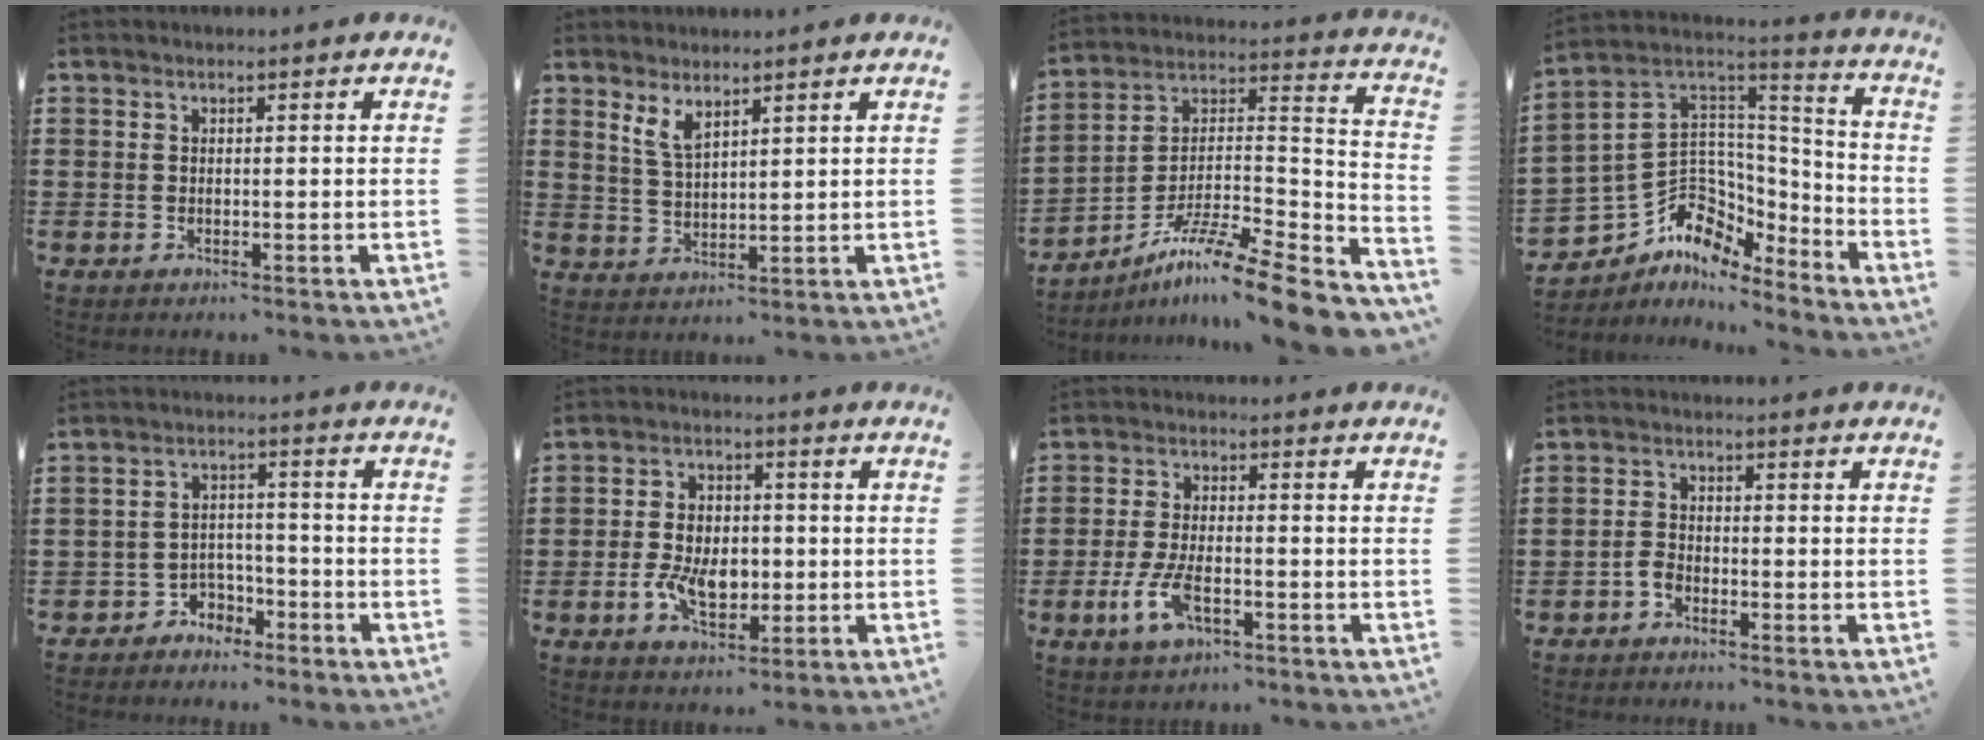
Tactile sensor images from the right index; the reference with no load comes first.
{"total": 3.8, "force": [2.6, 1.3, 2.4], "torque": [-0.053, 0.002, 0.048]}
{"total": 11.0, "force": [-8.4, 0.8, 7.1], "torque": [-0.122, 0.000, -0.162]}
{"total": 7.8, "force": [-3.5, 6.6, 2.1], "torque": [-0.082, -0.021, -0.069]}
{"total": 3.4, "force": [-2.8, 1.8, 0.3], "torque": [-0.017, 0.007, -0.060]}
{"total": 7.4, "force": [-1.4, 4.7, 5.5], "torque": [-0.111, 0.005, -0.028]}
{"total": 6.4, "force": [-2.3, 2.8, 5.3], "torque": [-0.128, -0.012, -0.046]}
{"total": 1.9, "force": [-1.3, 1.0, 1.0], "torque": [-0.031, 0.000, -0.028]}